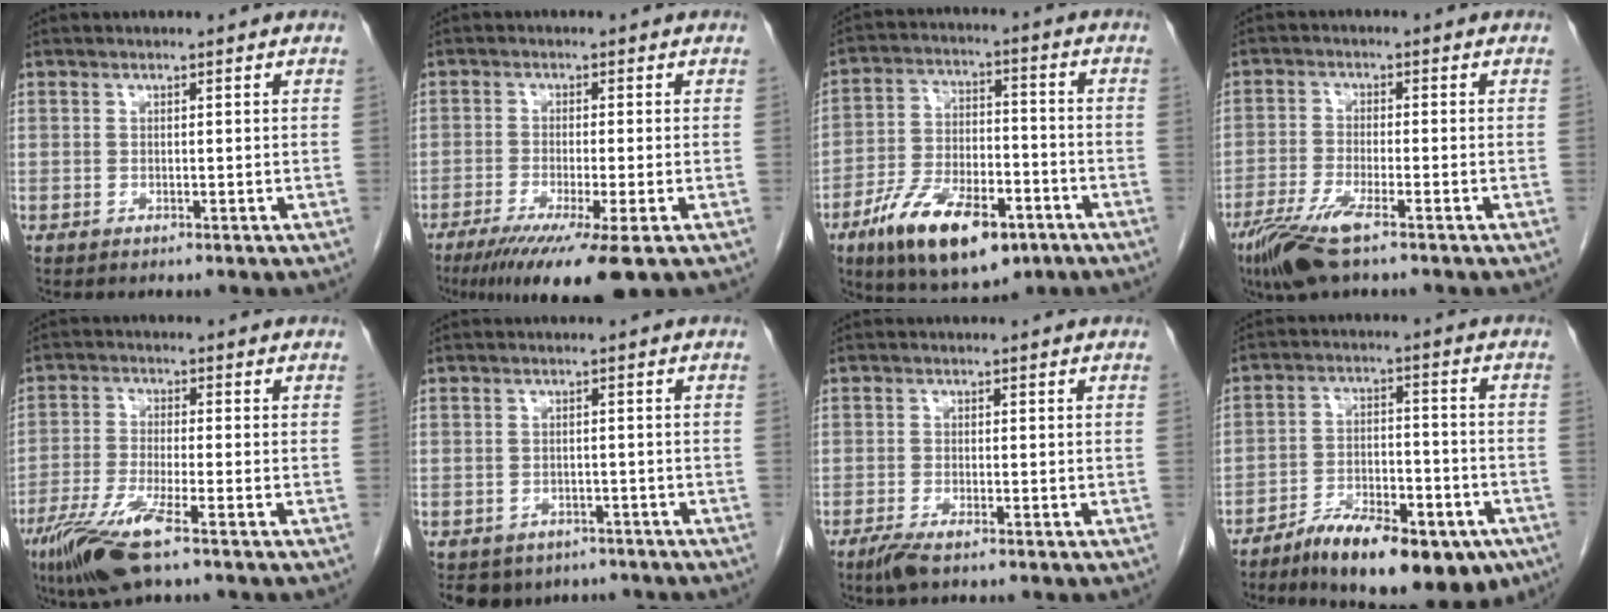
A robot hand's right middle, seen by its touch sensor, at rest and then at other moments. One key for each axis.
{"total": 10.2, "fx": -6.4, "fy": -0.1, "fz": 7.9, "tx": -0.121, "ty": -0.028, "tz": -0.101}
{"total": 15.2, "fx": -8.3, "fy": 6.2, "fz": 11.1, "tx": -0.195, "ty": -0.008, "tz": -0.135}
{"total": 7.1, "fx": -4.7, "fy": 0.8, "fz": 5.3, "tx": -0.111, "ty": -0.017, "tz": -0.089}
{"total": 8.6, "fx": -5.3, "fy": 0.5, "fz": 6.8, "tx": -0.142, "ty": -0.022, "tz": -0.101}
{"total": 7.3, "fx": -5.6, "fy": 4.5, "fz": 1.2, "tx": -0.011, "ty": 0.003, "tz": -0.068}
{"total": 2.7, "fx": -1.9, "fy": 0.4, "fz": 1.9, "tx": -0.043, "ty": -0.006, "tz": -0.039}
{"total": 16.8, "fx": -11.1, "fy": 6.2, "fz": 10.9, "tx": -0.134, "ty": 0.012, "tz": -0.173}